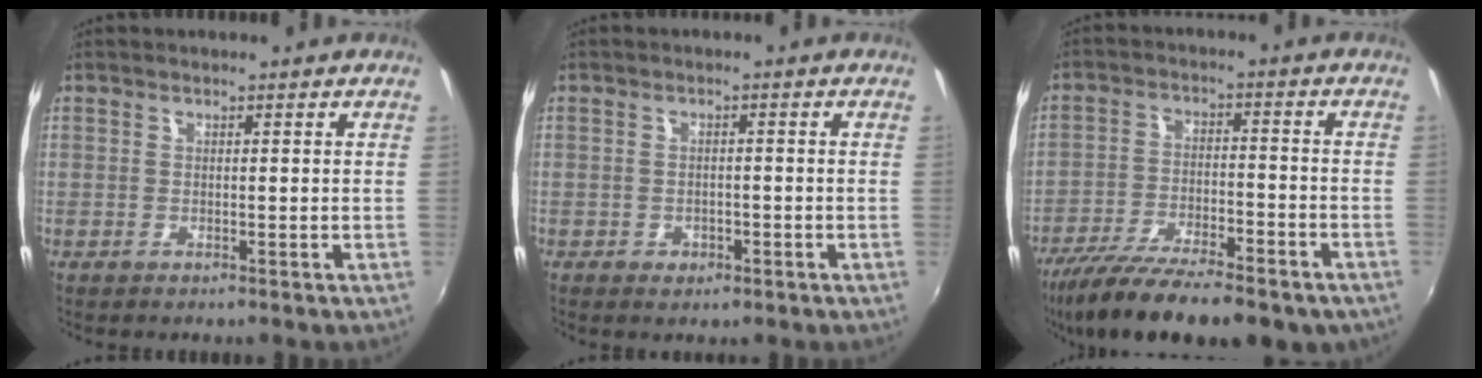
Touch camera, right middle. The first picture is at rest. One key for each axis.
{"total": 2.8, "fx": -1.4, "fy": 2.1, "fz": 1.2, "tx": -0.025, "ty": -0.004, "tz": -0.019}
{"total": 21.3, "fx": -16.4, "fy": 6.2, "fz": 12.2, "tx": -0.226, "ty": -0.054, "tz": -0.247}